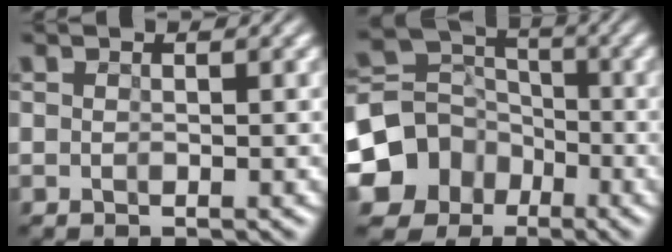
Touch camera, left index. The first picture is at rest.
{"total": 9.6, "force": [-4.6, 7.9, 2.8], "torque": [-0.093, -0.014, -0.093]}